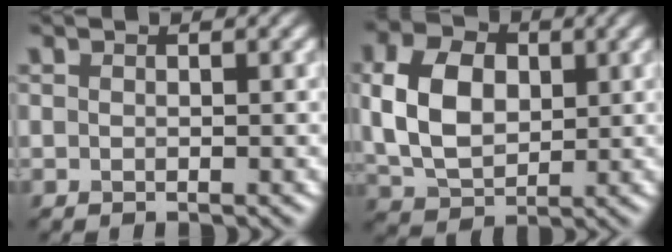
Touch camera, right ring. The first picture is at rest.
{"total": 7.7, "force": [1.1, 5.4, 5.4], "torque": [-0.122, 0.006, 0.019]}